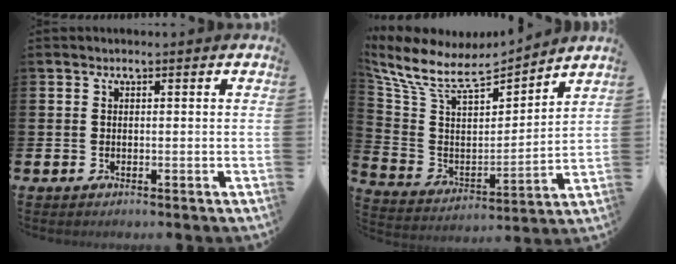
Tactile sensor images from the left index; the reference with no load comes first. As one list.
[{"total": 8.2, "force": [7.2, 2.8, 2.9], "torque": [-0.096, -0.051, 0.120]}]